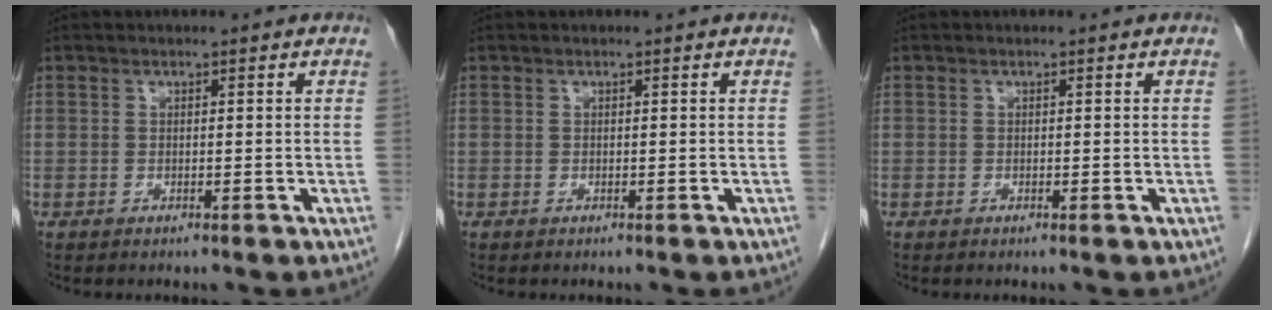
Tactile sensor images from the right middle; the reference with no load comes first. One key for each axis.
{"total": 0.0}
{"total": 0.0}